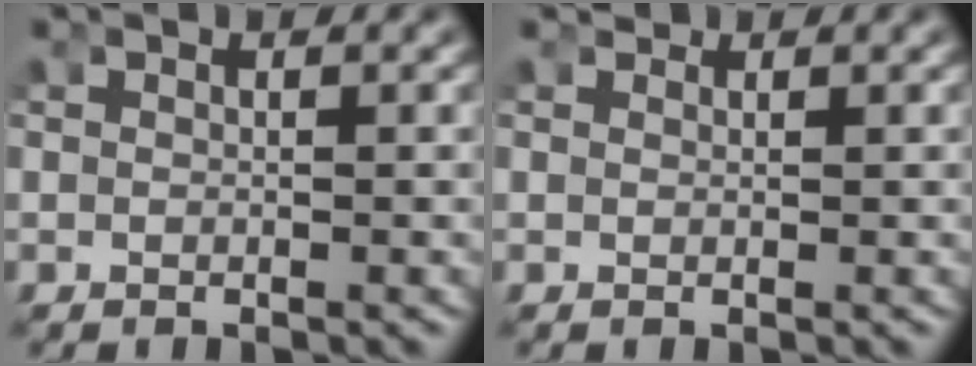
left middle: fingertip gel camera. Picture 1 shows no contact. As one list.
[{"total": 0.7, "force": [0.7, 0.0, 0.1], "torque": [0.003, -0.002, 0.016]}]